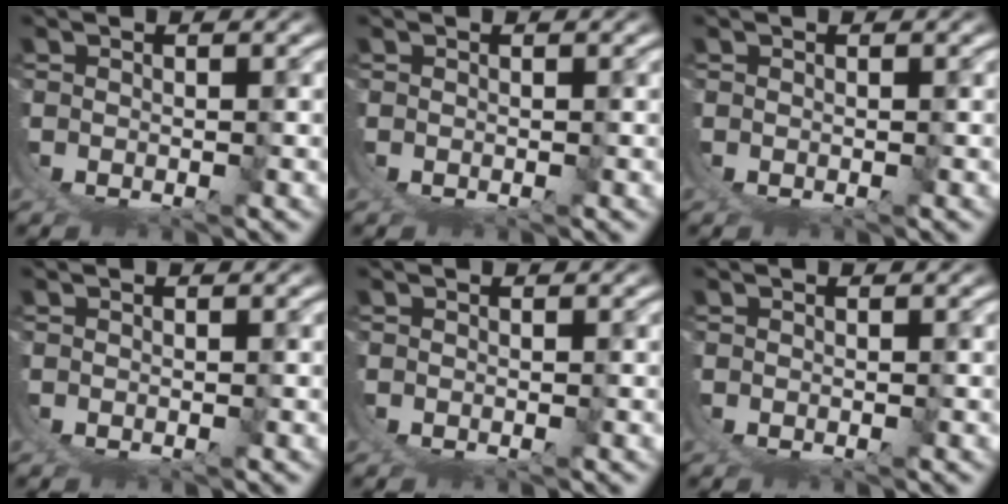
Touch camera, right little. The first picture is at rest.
{"total": 0.0}
{"total": 0.0}
{"total": 0.0}
{"total": 0.0}
{"total": 0.0}